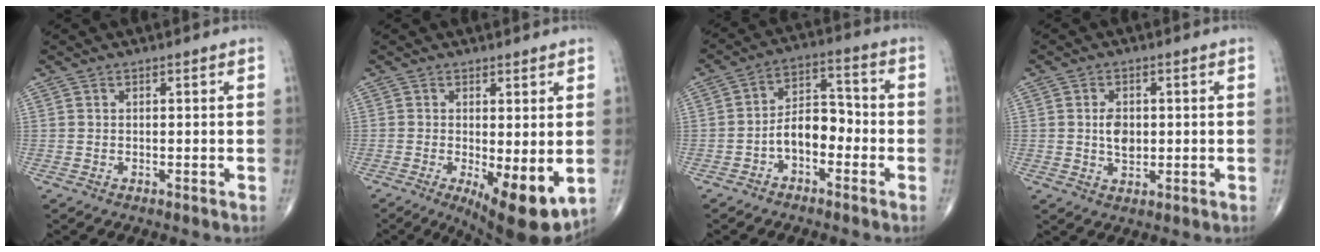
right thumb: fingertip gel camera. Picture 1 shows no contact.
{"total": 10.4, "force": [-2.2, 3.4, 9.6], "torque": [-0.137, -0.025, -0.024]}
{"total": 8.0, "force": [-2.8, 4.8, 5.7], "torque": [-0.076, 0.041, -0.059]}
{"total": 4.3, "force": [0.2, 2.8, 3.2], "torque": [-0.044, -0.002, 0.004]}